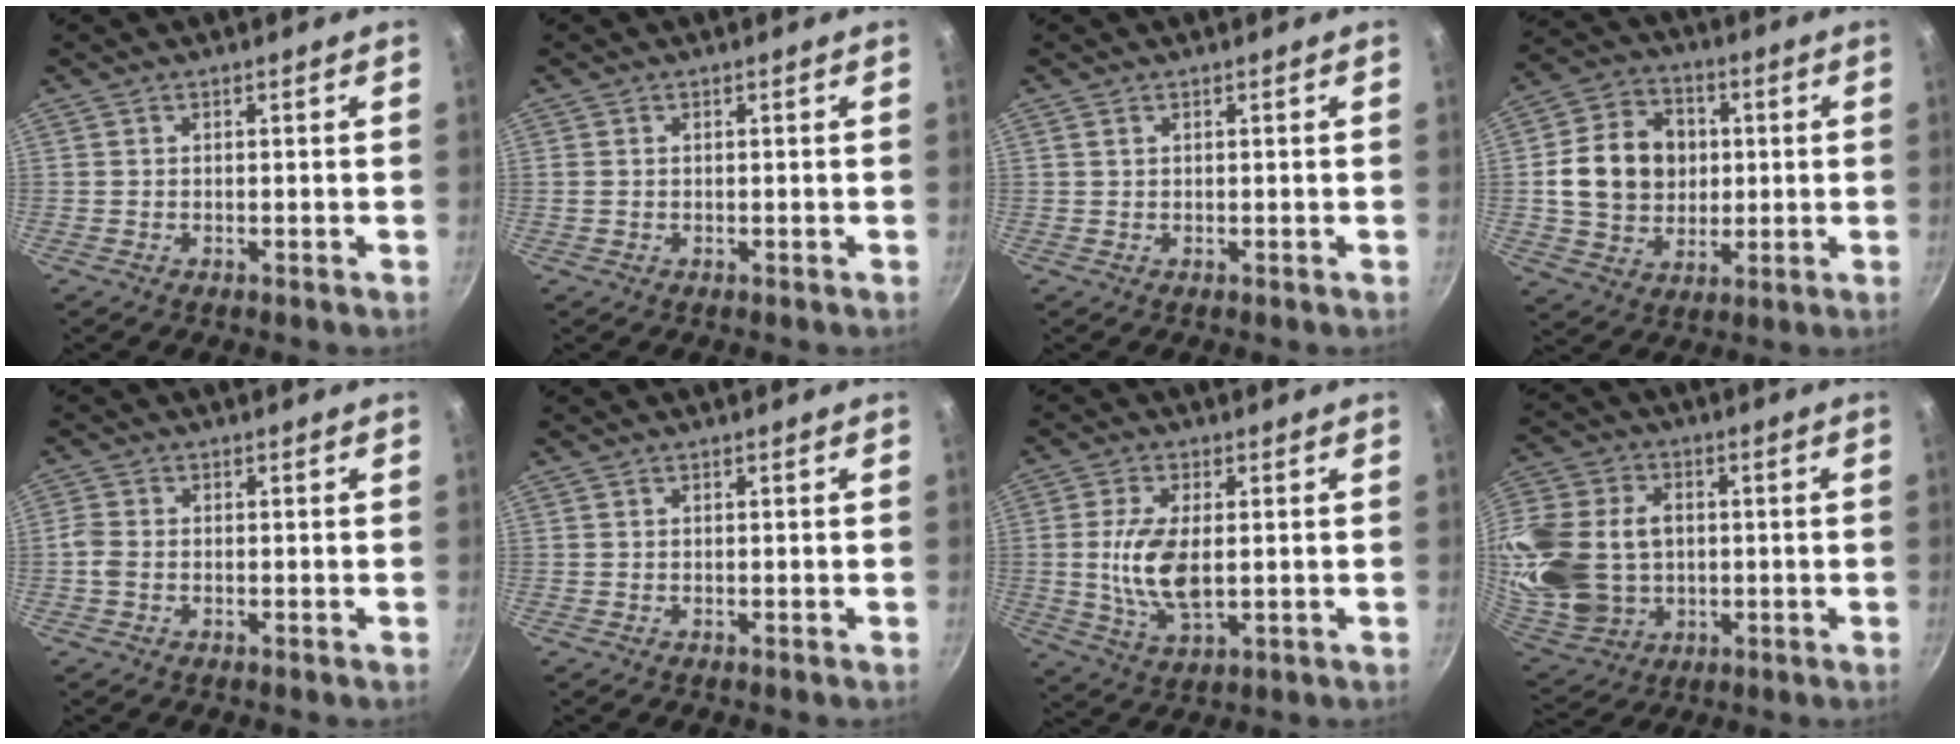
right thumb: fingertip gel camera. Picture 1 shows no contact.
{"total": 0.7, "force": [0.1, 0.6, 0.4], "torque": [-0.008, 0.002, 0.002]}
{"total": 0.5, "force": [0.3, 0.3, 0.3], "torque": [-0.006, 0.001, 0.006]}
{"total": 15.2, "force": [1.3, 12.5, 8.5], "torque": [-0.124, 0.014, 0.022]}
{"total": 2.4, "force": [-0.7, 1.7, 1.6], "torque": [-0.039, 0.005, -0.021]}
{"total": 0.0}
{"total": 10.4, "force": [0.2, 5.1, 9.1], "torque": [-0.181, -0.009, 0.005]}
{"total": 24.0, "force": [0.8, 18.5, 15.2], "torque": [-0.333, 0.019, 0.030]}